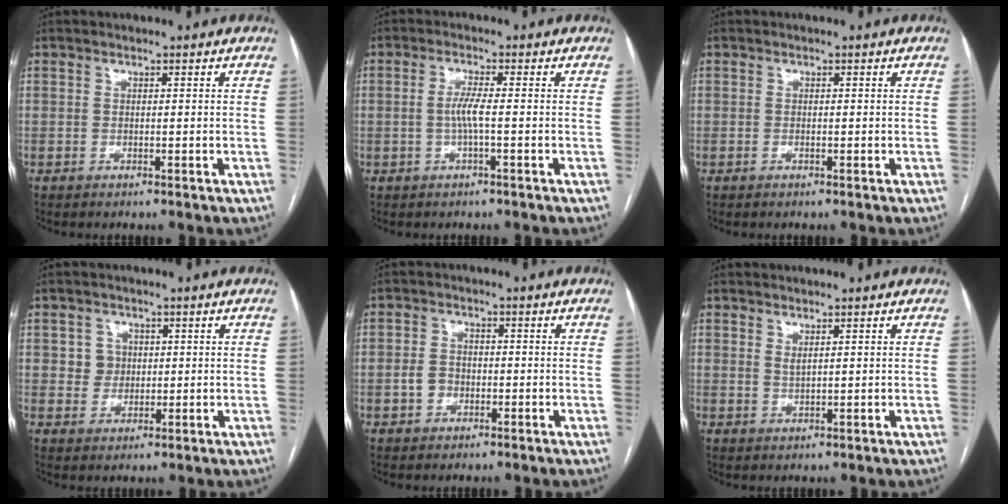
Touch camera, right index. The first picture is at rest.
{"total": 3.0, "force": [-0.5, -0.1, 2.9], "torque": [-0.059, 0.001, -0.010]}
{"total": 0.0}
{"total": 3.1, "force": [0.7, 3.0, 0.4], "torque": [-0.001, 0.007, 0.012]}
{"total": 2.7, "force": [-0.9, 2.2, 1.3], "torque": [-0.025, 0.009, -0.016]}
{"total": 1.1, "force": [0.7, 0.2, 0.8], "torque": [-0.017, -0.004, 0.016]}